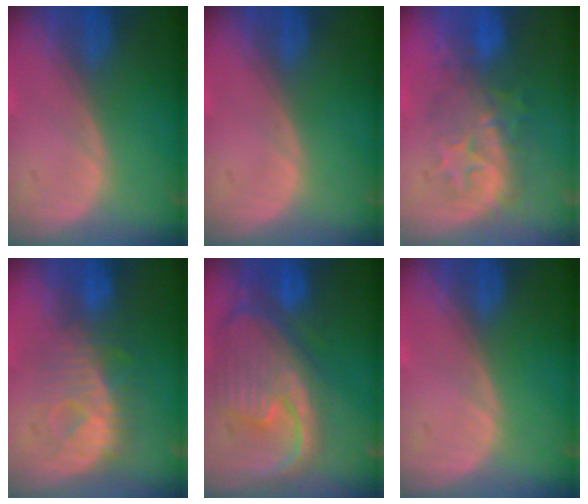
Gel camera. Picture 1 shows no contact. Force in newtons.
{"total": 0.0}
{"total": 8.3, "press": 8.2, "slide": 1.0}
{"total": 8.2, "press": 8.0, "slide": 1.5}
{"total": 12.4, "press": 10.6, "slide": 6.5}
{"total": 0.0}